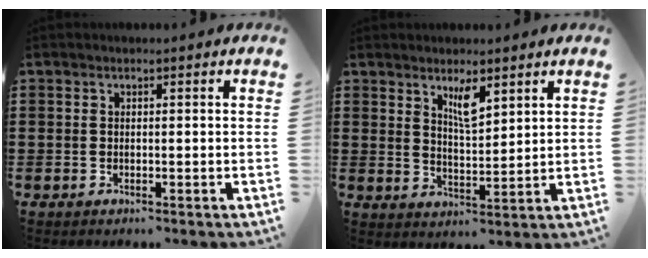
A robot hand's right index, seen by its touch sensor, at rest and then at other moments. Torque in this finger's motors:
{"motor_torque": [0.10, -0.09, 0.13, 0.04]}